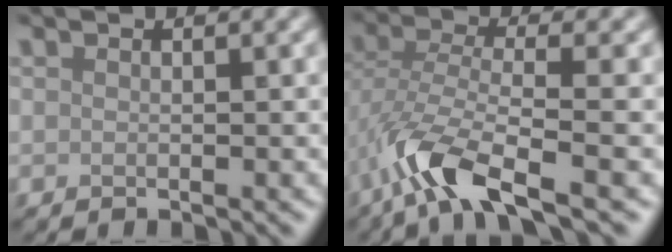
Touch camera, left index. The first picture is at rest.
{"total": 6.2, "force": [-3.7, 1.7, 4.6], "torque": [-0.098, -0.006, -0.082]}